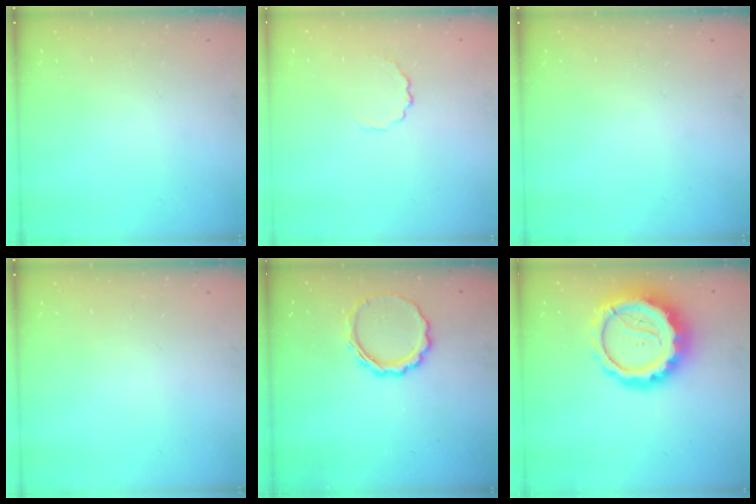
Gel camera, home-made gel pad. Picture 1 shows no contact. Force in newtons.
{"total": 2.8, "press": 2.6, "slide": 1.1}
{"total": 0.0}
{"total": 0.0}
{"total": 8.9, "press": 8.8, "slide": 1.6}
{"total": 15.9, "press": 15.5, "slide": 3.4}